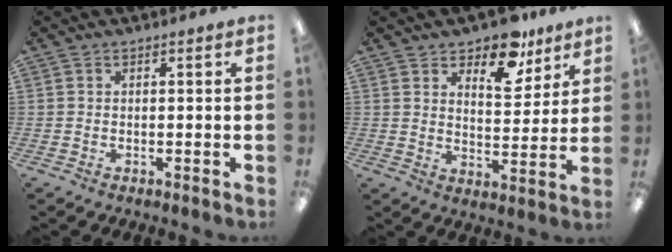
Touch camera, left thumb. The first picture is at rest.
{"total": 11.0, "force": [8.6, 5.0, 4.7], "torque": [-0.056, -0.053, 0.152]}